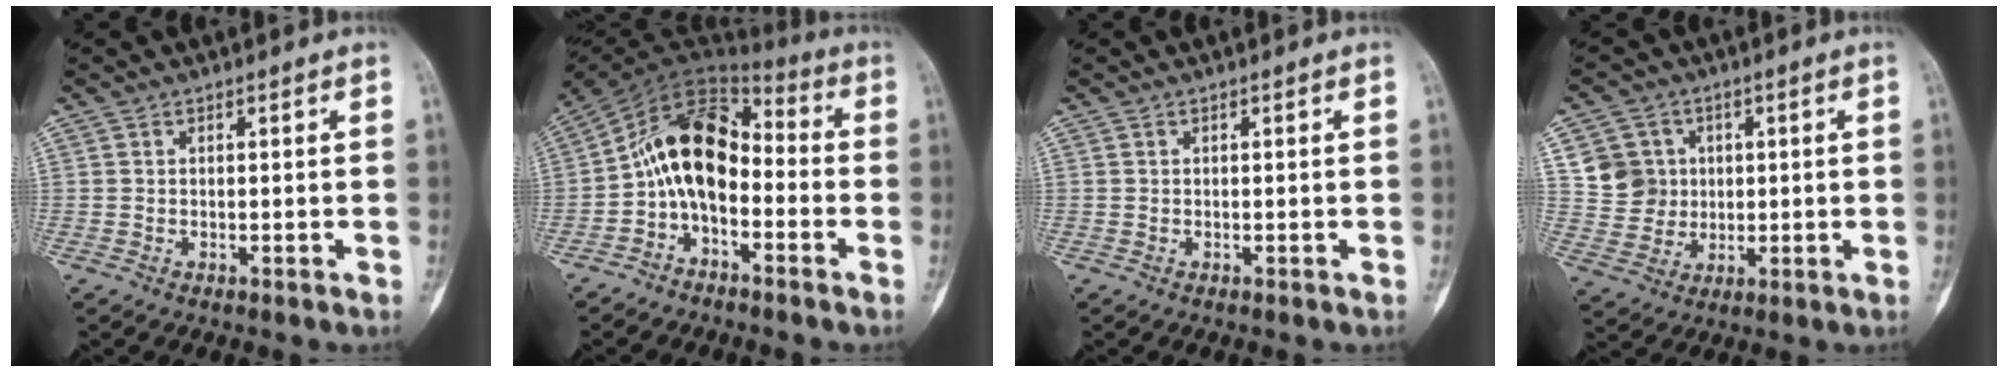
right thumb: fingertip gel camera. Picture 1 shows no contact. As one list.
[{"total": 13.4, "force": [-2.8, 8.5, 9.9], "torque": [-0.156, 0.075, -0.062]}, {"total": 0.0}, {"total": 8.5, "force": [2.2, 8.0, 1.9], "torque": [-0.001, -0.004, 0.045]}]